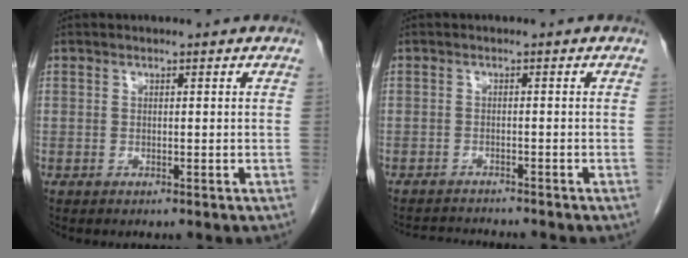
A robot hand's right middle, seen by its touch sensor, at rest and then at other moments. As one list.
[{"total": 4.6, "force": [-4.5, 0.0, 0.9], "torque": [-0.015, -0.015, -0.069]}]